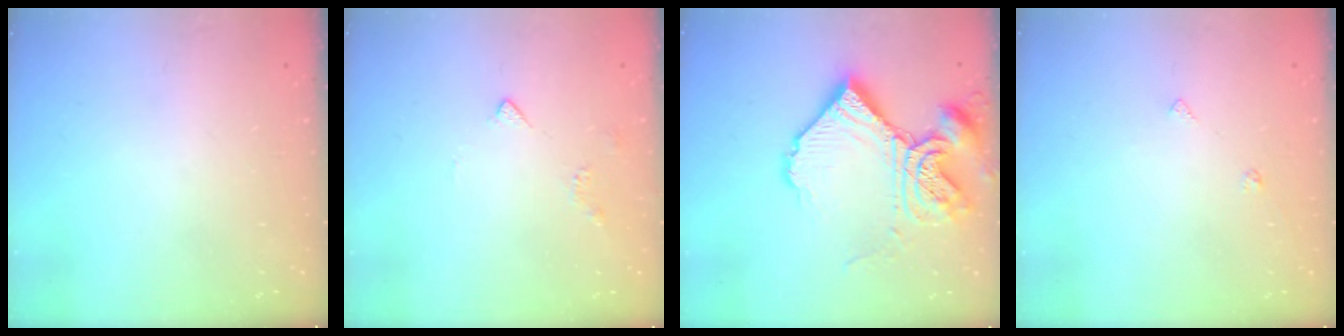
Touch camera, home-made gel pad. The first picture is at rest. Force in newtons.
{"total": 4.2, "press": 4.1, "slide": 0.9}
{"total": 19.3, "press": 19.2, "slide": 1.9}
{"total": 4.4, "press": 4.3, "slide": 1.0}